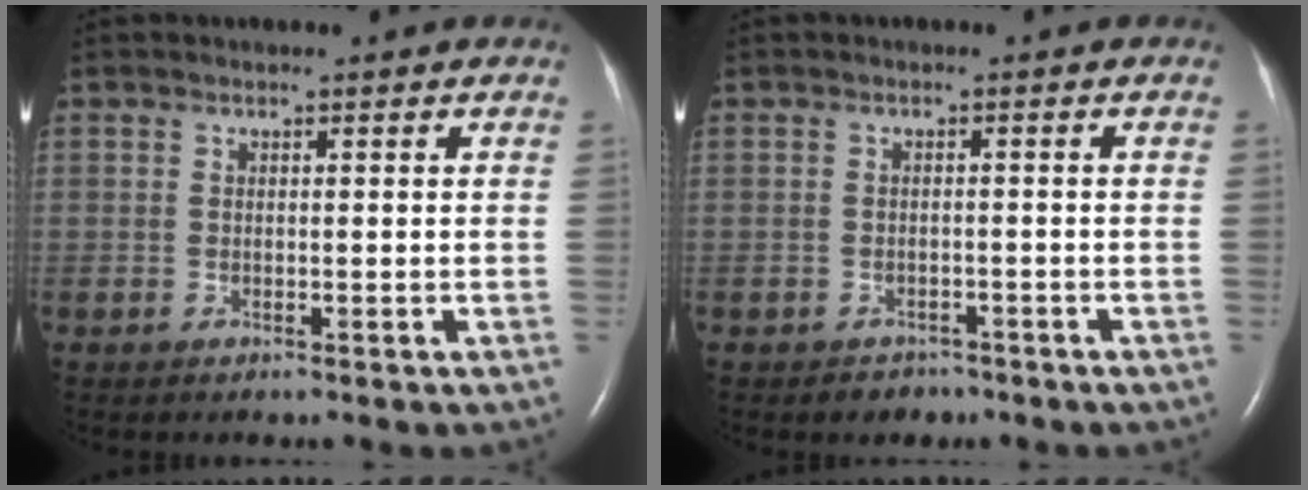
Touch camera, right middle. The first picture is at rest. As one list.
[{"total": 2.0, "force": [-1.5, 1.3, 0.1], "torque": [-0.009, 0.005, -0.018]}]